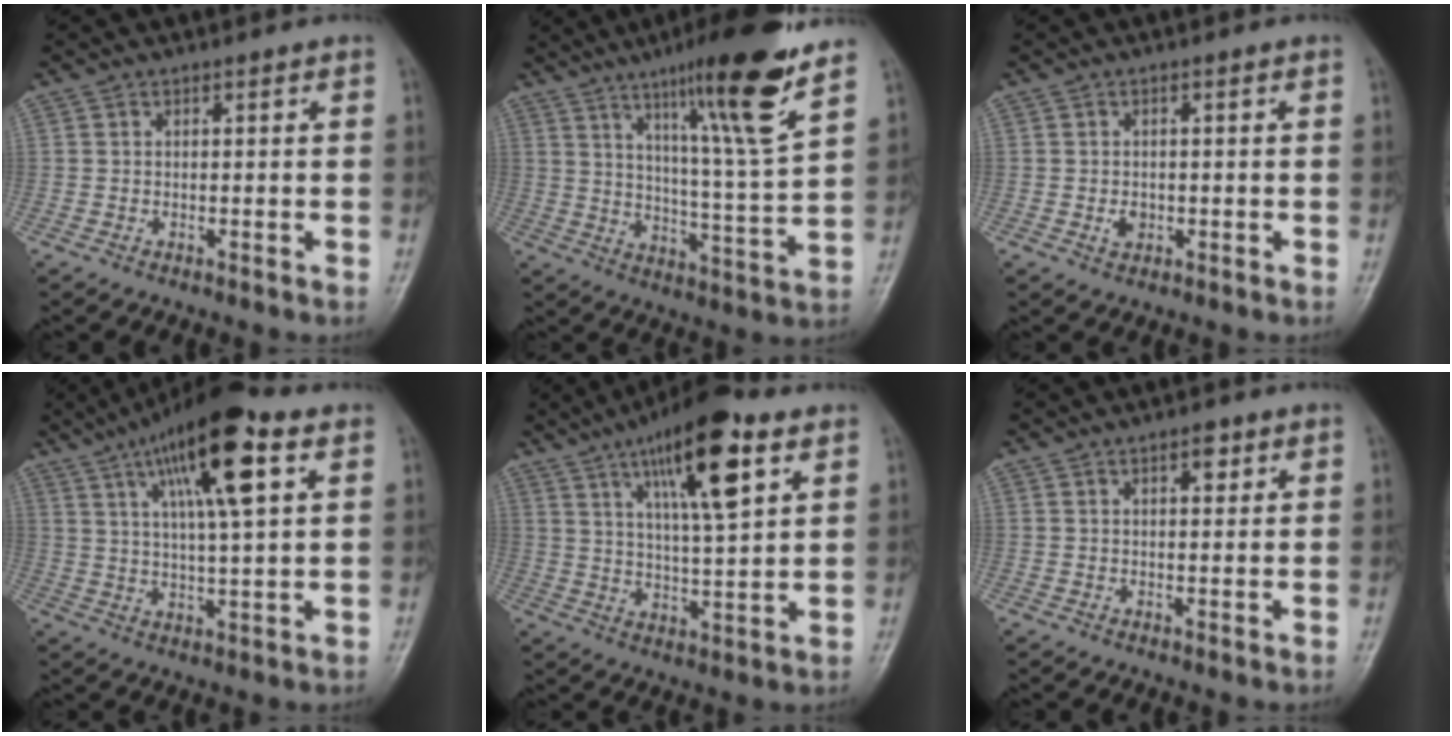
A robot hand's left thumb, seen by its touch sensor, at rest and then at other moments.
{"total": 17.8, "force": [10.7, 0.9, 14.2], "torque": [-0.210, -0.059, 0.168]}
{"total": 2.2, "force": [-0.7, 1.7, 1.1], "torque": [-0.010, 0.003, -0.009]}
{"total": 16.4, "force": [7.3, 4.0, 14.1], "torque": [-0.228, -0.005, 0.118]}
{"total": 16.3, "force": [8.1, 4.3, 13.5], "torque": [-0.205, -0.024, 0.132]}
{"total": 2.5, "force": [1.3, 1.2, 1.8], "torque": [-0.015, -0.003, 0.016]}